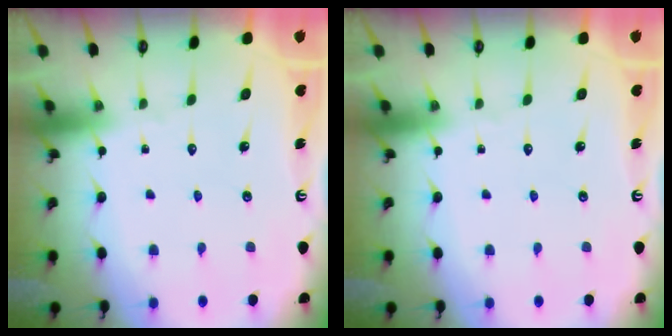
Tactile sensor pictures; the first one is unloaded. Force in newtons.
{"total": 0.0}